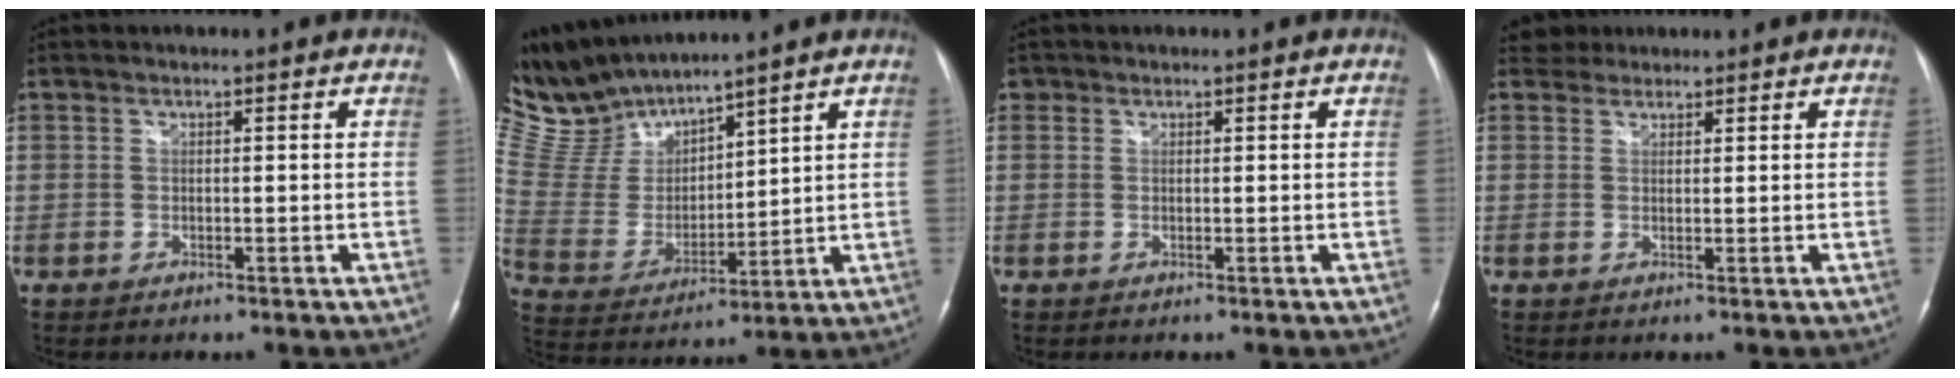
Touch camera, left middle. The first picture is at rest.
{"total": 11.7, "force": [11.4, 1.4, 2.7], "torque": [-0.084, 0.011, 0.249]}
{"total": 0.7, "force": [0.4, 0.6, 0.0], "torque": [0.005, 0.001, 0.004]}
{"total": 2.1, "force": [1.8, 0.8, -0.6], "torque": [0.008, 0.009, 0.028]}